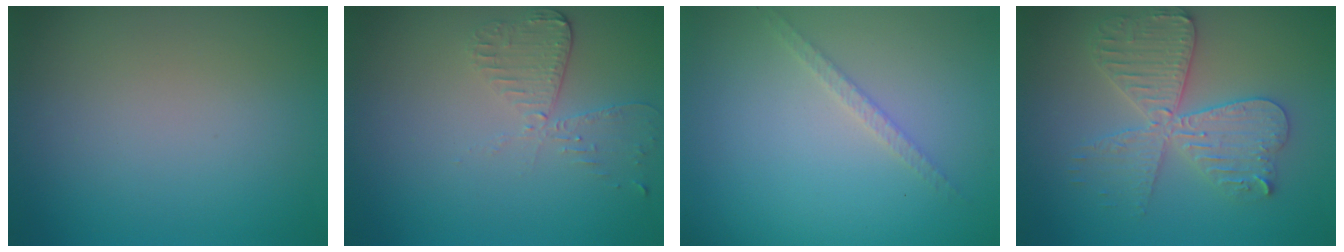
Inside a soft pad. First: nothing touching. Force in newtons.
{"total": 2.6, "press": 2.3, "slide": 1.2}
{"total": 1.3, "press": 1.3, "slide": 0.2}
{"total": 5.7, "press": 5.6, "slide": 0.7}